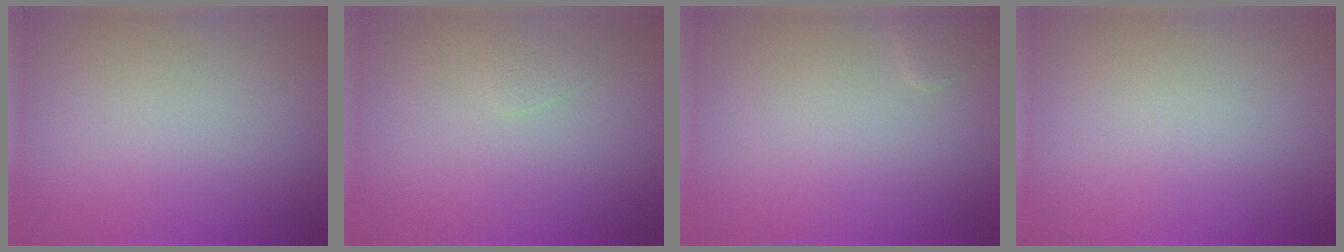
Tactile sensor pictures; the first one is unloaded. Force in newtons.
{"total": 0.6, "press": 0.6, "slide": 0.1}
{"total": 0.8, "press": 0.8, "slide": 0.0}
{"total": 0.0}